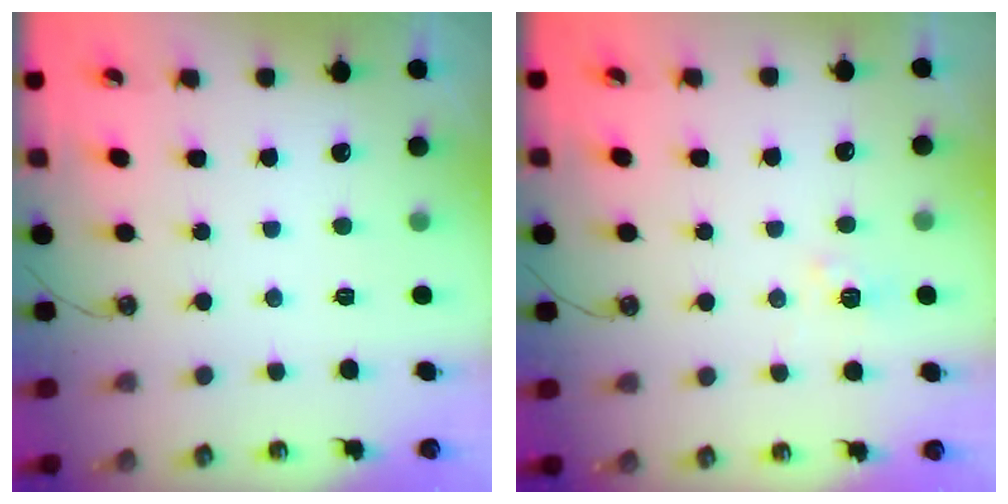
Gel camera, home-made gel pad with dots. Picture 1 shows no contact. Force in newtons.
{"total": 3.9, "press": 3.8, "slide": 0.6}